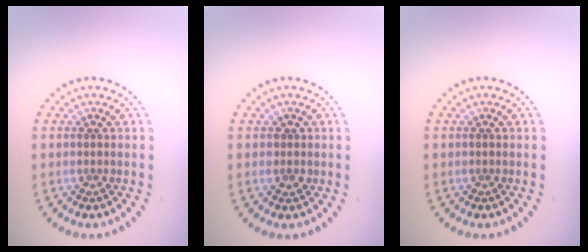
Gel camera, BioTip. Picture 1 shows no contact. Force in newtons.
{"total": 1.2, "press": 1.1, "slide": 0.4}
{"total": 0.0}